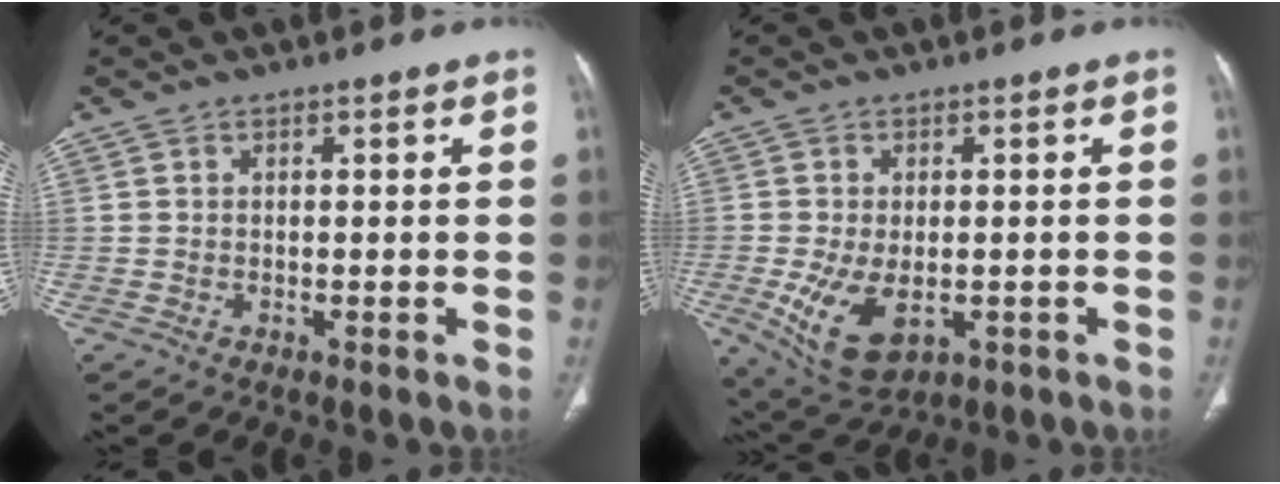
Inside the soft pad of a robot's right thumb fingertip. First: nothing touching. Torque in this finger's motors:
{"motor_torque": [-0.36, 0.57, 0.51, 0.53, 0.32]}